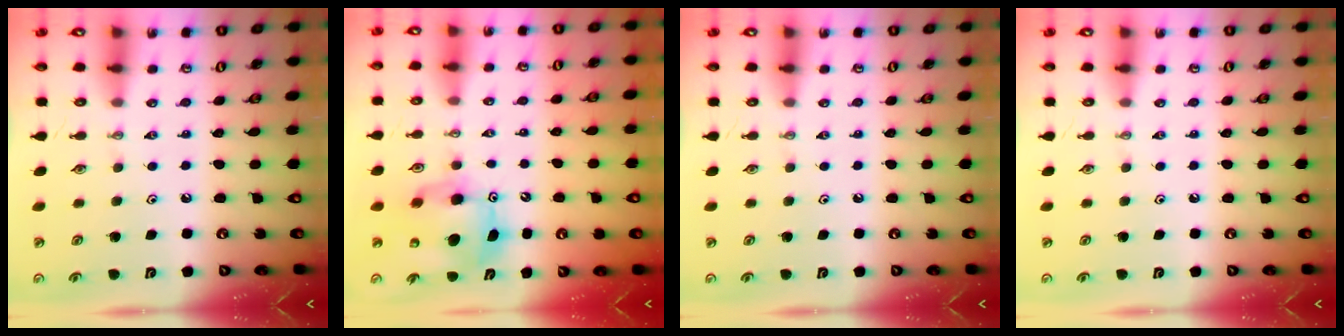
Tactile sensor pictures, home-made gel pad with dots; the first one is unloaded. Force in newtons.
{"total": 9.5, "press": 9.4, "slide": 0.9}
{"total": 0.0}
{"total": 0.0}